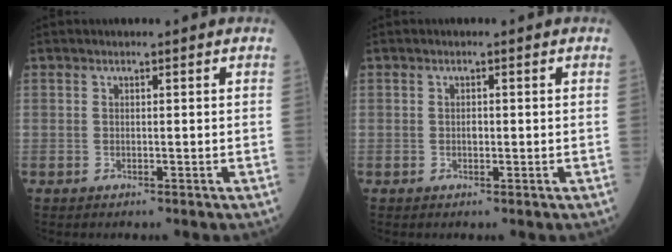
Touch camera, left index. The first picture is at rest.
{"total": 0.8, "force": [-0.1, 0.5, 0.6], "torque": [-0.013, 0.001, -0.001]}